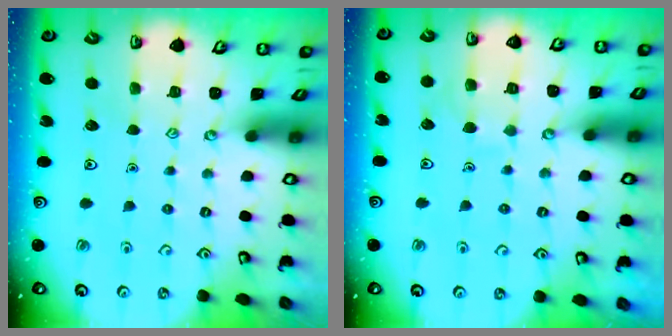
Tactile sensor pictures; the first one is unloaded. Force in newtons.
{"total": 6.0, "press": 6.0, "slide": 0.5}